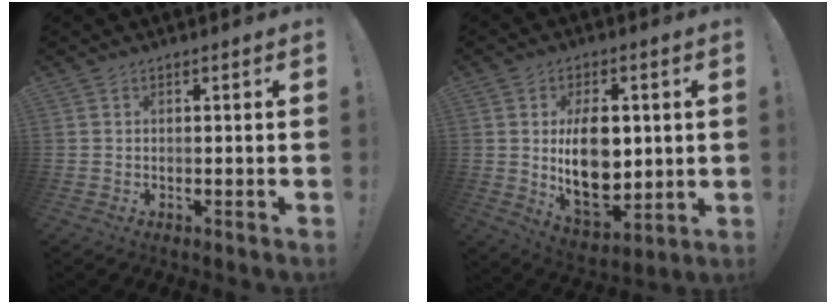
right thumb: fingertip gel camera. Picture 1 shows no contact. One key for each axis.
{"total": 16.2, "fx": 1.6, "fy": 10.5, "fz": 12.2, "tx": -0.195, "ty": -0.022, "tz": 0.029}